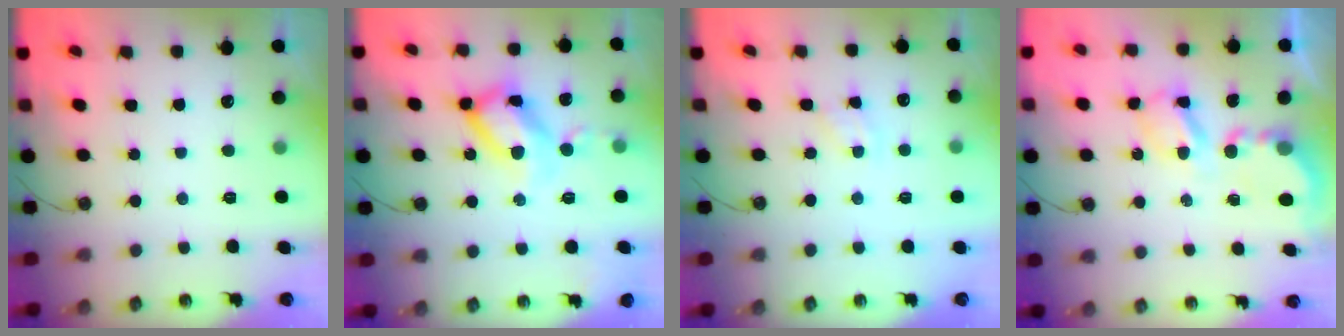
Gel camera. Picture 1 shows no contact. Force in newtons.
{"total": 17.1, "press": 17.1, "slide": 1.7}
{"total": 2.1, "press": 2.1, "slide": 0.3}
{"total": 6.2, "press": 6.2, "slide": 0.5}